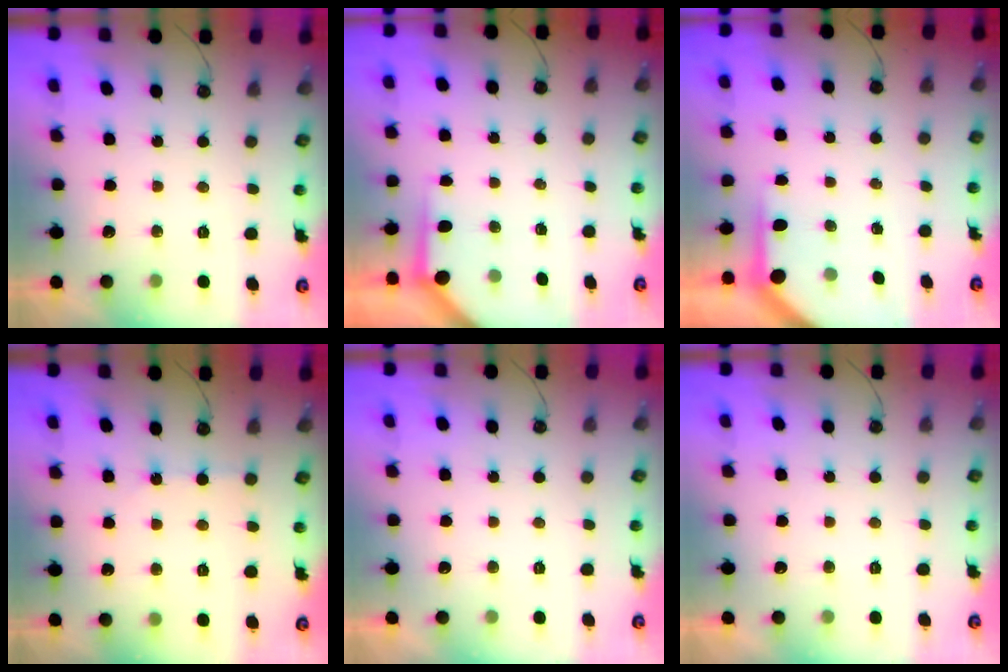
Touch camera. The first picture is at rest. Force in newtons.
{"total": 3.4, "press": 3.4, "slide": 0.3}
{"total": 4.1, "press": 4.0, "slide": 0.2}
{"total": 3.0, "press": 3.0, "slide": 0.5}
{"total": 0.0}
{"total": 0.0}